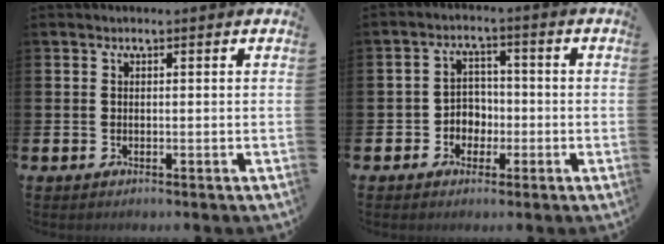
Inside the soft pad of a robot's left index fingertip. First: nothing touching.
{"total": 3.4, "force": [-1.2, 3.1, 0.9], "torque": [-0.023, 0.003, -0.032]}